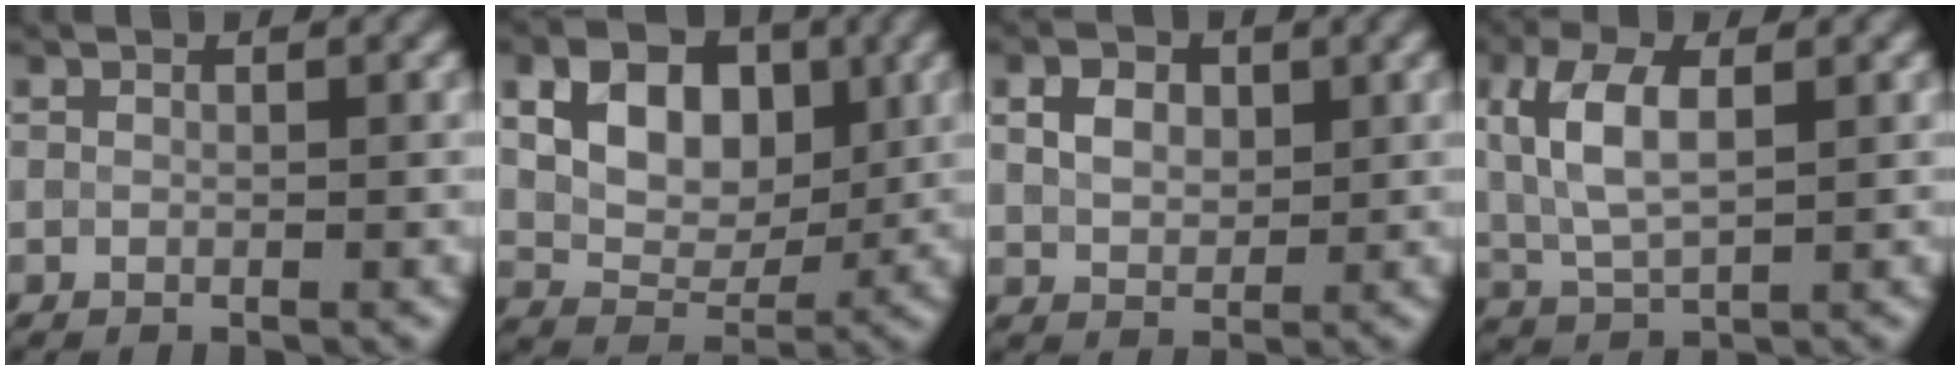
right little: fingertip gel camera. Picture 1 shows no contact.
{"total": 7.3, "force": [2.4, 4.9, 4.9], "torque": [-0.093, 0.004, 0.037]}
{"total": 2.6, "force": [1.1, 1.8, 1.6], "torque": [-0.036, 0.007, 0.020]}
{"total": 5.6, "force": [1.8, 2.6, 4.6], "torque": [-0.109, 0.014, 0.037]}